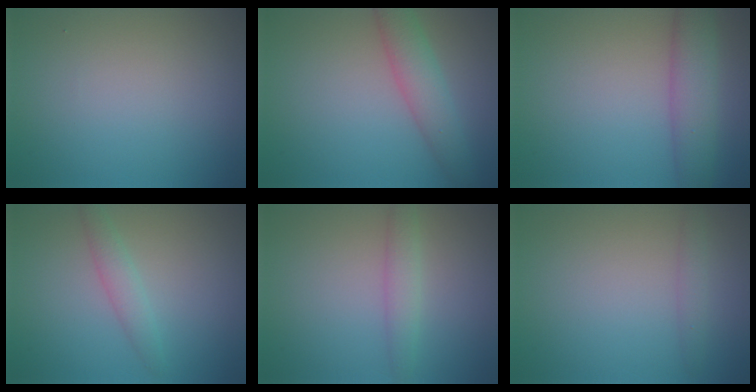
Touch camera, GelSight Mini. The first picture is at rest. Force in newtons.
{"total": 3.6, "press": 3.6, "slide": 0.1}
{"total": 4.3, "press": 4.3, "slide": 0.1}
{"total": 1.9, "press": 1.9, "slide": 0.1}
{"total": 1.9, "press": 1.9, "slide": 0.1}
{"total": 1.1, "press": 1.0, "slide": 0.1}